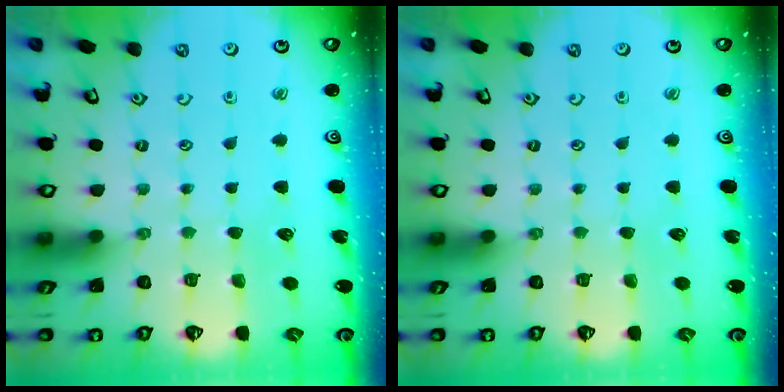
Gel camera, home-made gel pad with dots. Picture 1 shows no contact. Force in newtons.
{"total": 0.0}